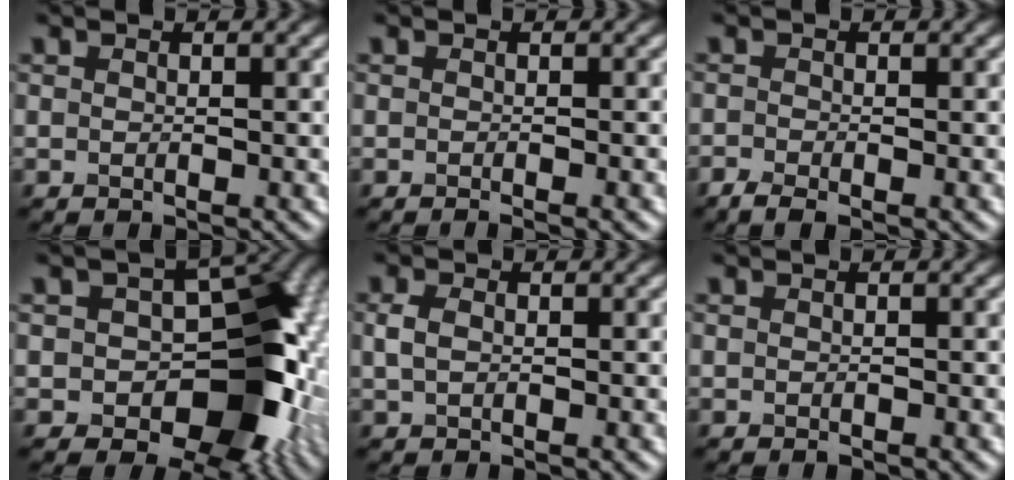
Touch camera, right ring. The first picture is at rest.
{"total": 1.4, "force": [-0.7, 0.3, 1.2], "torque": [-0.007, -0.003, -0.011]}
{"total": 1.6, "force": [-1.1, 0.5, 1.1], "torque": [-0.026, -0.007, -0.026]}
{"total": 11.0, "force": [-1.9, 7.2, 8.1], "torque": [-0.087, 0.000, -0.036]}
{"total": 1.4, "force": [0.1, 1.0, 1.0], "torque": [-0.025, 0.002, 0.001]}
{"total": 0.5, "force": [-0.4, 0.1, 0.4], "torque": [-0.004, 0.000, -0.005]}